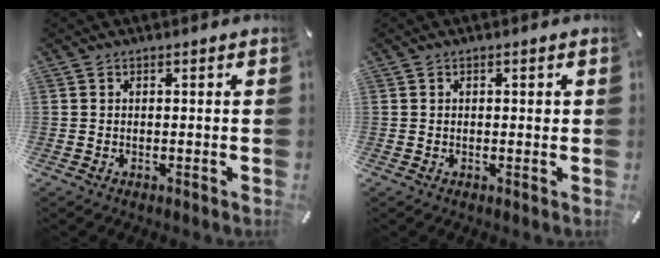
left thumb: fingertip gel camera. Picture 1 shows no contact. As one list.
[{"total": 0.8, "force": [0.2, 0.4, 0.6], "torque": [-0.011, 0.003, 0.003]}]